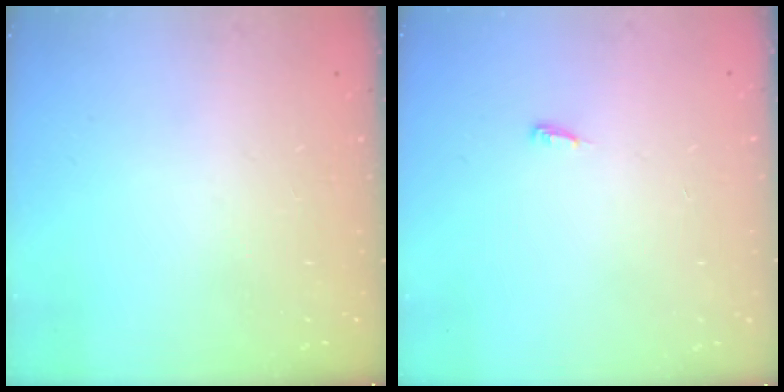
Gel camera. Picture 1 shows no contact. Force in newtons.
{"total": 3.4, "press": 3.3, "slide": 0.7}